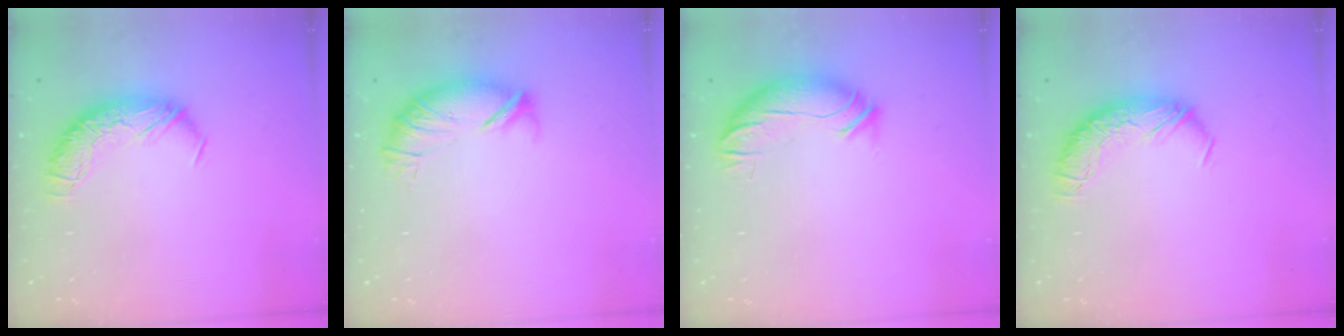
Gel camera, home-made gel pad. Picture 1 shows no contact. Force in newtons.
{"total": 4.3, "press": 4.1, "slide": 1.4}
{"total": 3.7, "press": 3.2, "slide": 1.8}
{"total": 0.0}